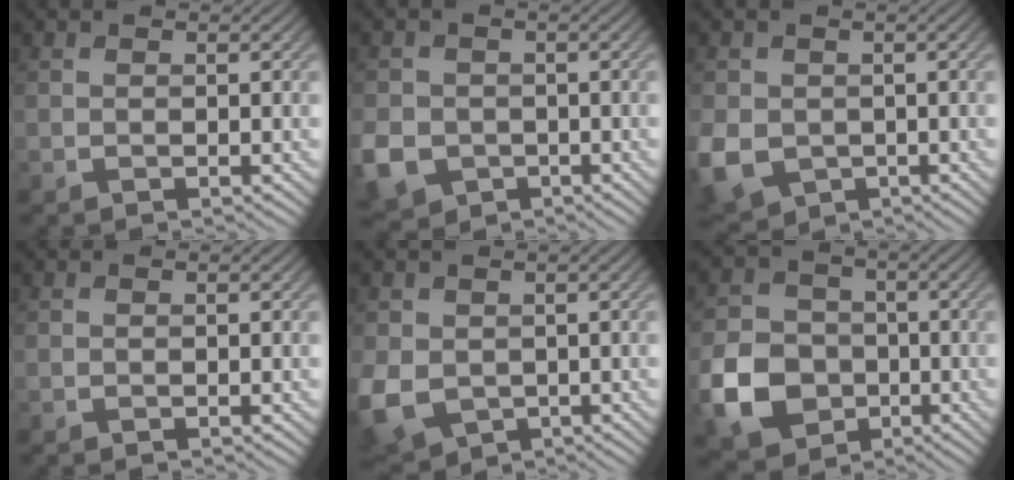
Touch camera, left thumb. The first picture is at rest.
{"total": 7.0, "force": [-2.5, 5.8, 3.0], "torque": [-0.092, -0.026, -0.051]}
{"total": 7.4, "force": [-1.6, 6.1, 4.0], "torque": [-0.121, -0.029, -0.026]}
{"total": 0.0}
{"total": 7.3, "force": [-0.9, 5.8, 4.3], "torque": [-0.133, -0.025, -0.014]}
{"total": 9.3, "force": [-3.1, 7.5, 4.5], "torque": [-0.114, -0.018, -0.071]}